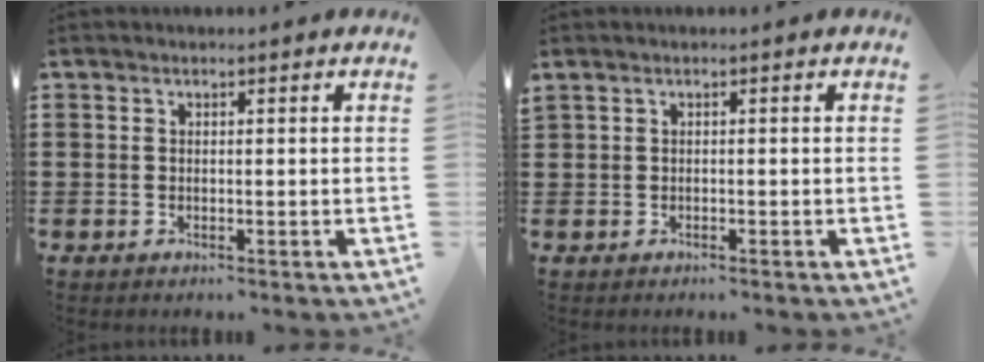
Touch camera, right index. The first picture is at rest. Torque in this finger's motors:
{"motor_torque": [0.00, 0.05, 0.09, 0.07]}